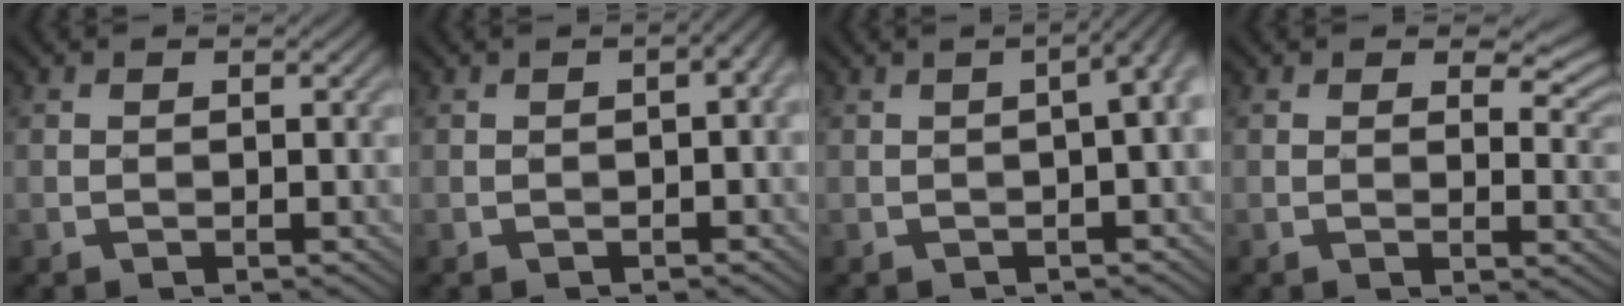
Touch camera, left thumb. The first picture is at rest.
{"total": 3.6, "force": [-0.6, 1.5, 3.2], "torque": [-0.045, -0.001, 0.000]}
{"total": 4.6, "force": [-0.1, 1.3, 4.4], "torque": [-0.050, 0.014, -0.002]}
{"total": 4.7, "force": [2.4, 2.3, 3.3], "torque": [-0.046, -0.005, 0.035]}